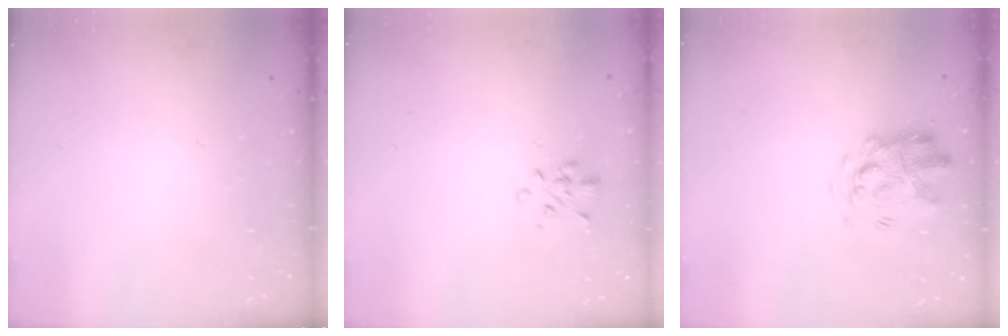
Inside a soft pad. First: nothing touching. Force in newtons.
{"total": 1.4, "press": 1.3, "slide": 0.6}
{"total": 3.2, "press": 3.1, "slide": 0.7}